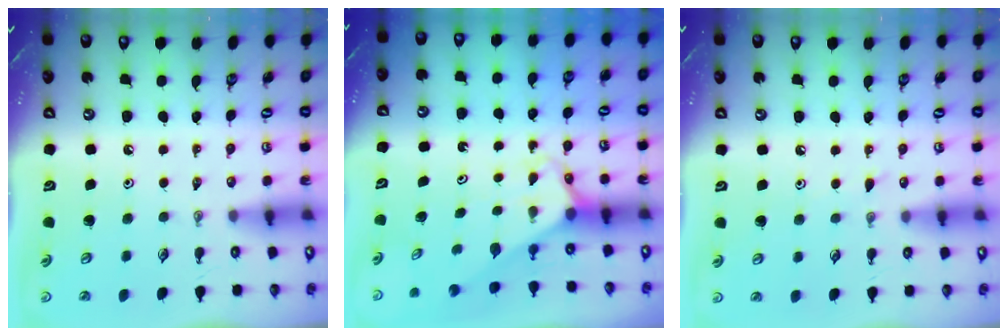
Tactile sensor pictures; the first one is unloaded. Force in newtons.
{"total": 2.6, "press": 2.6, "slide": 0.2}
{"total": 6.1, "press": 6.1, "slide": 0.7}